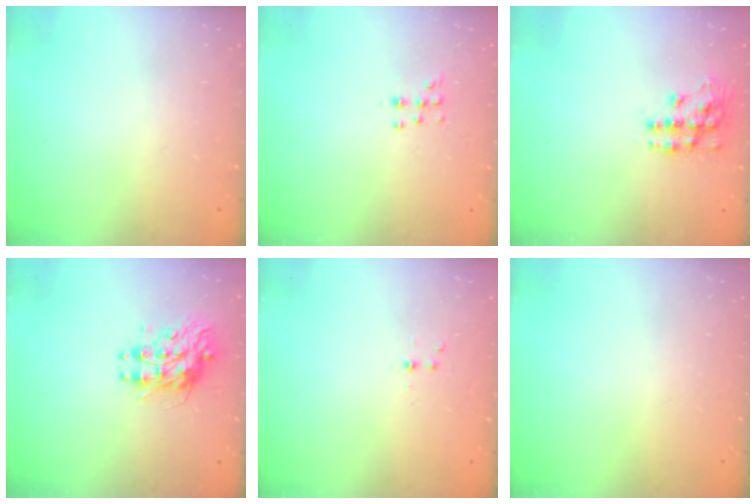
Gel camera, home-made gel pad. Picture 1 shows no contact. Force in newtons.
{"total": 7.6, "press": 7.5, "slide": 1.2}
{"total": 11.5, "press": 11.5, "slide": 0.5}
{"total": 9.4, "press": 9.3, "slide": 0.7}
{"total": 2.8, "press": 2.4, "slide": 1.5}
{"total": 0.0}